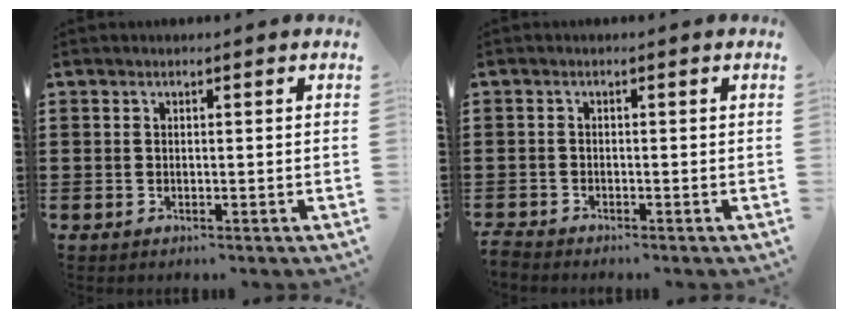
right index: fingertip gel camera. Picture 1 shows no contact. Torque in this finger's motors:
{"motor_torque": [-1.69, 0.44, -1.05, -0.21]}